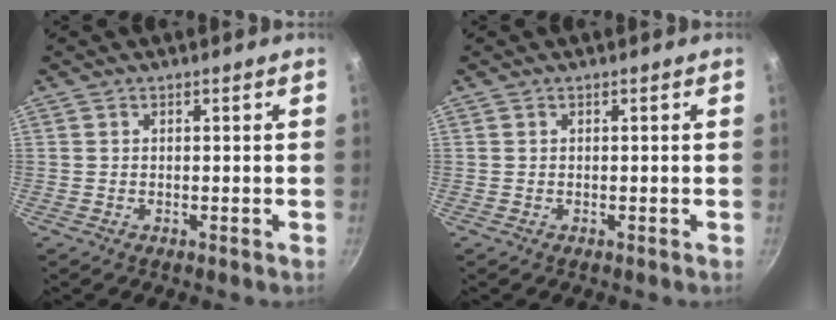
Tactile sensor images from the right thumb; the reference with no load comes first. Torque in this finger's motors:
{"motor_torque": [-0.01, 0.01, 0.02, -0.02, 0.00]}